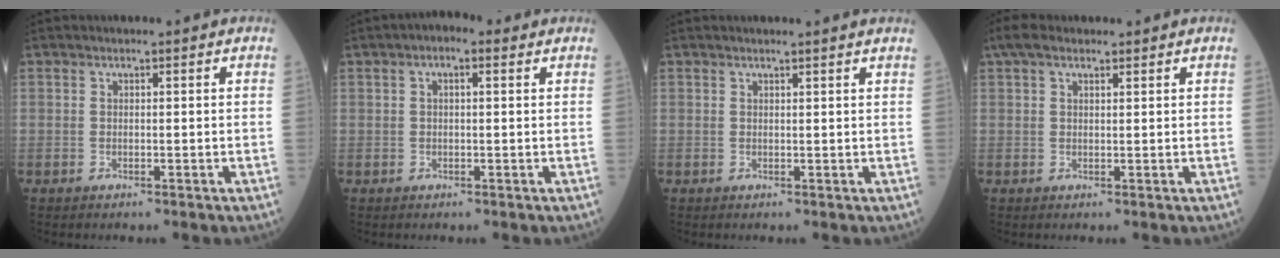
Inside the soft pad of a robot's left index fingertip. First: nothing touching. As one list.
[{"total": 2.9, "force": [1.2, 1.2, 2.3], "torque": [-0.042, 0.016, 0.017]}, {"total": 2.5, "force": [2.3, -0.5, 0.8], "torque": [-0.016, -0.001, 0.027]}, {"total": 4.4, "force": [3.3, 1.7, 2.5], "torque": [-0.056, 0.034, 0.063]}]